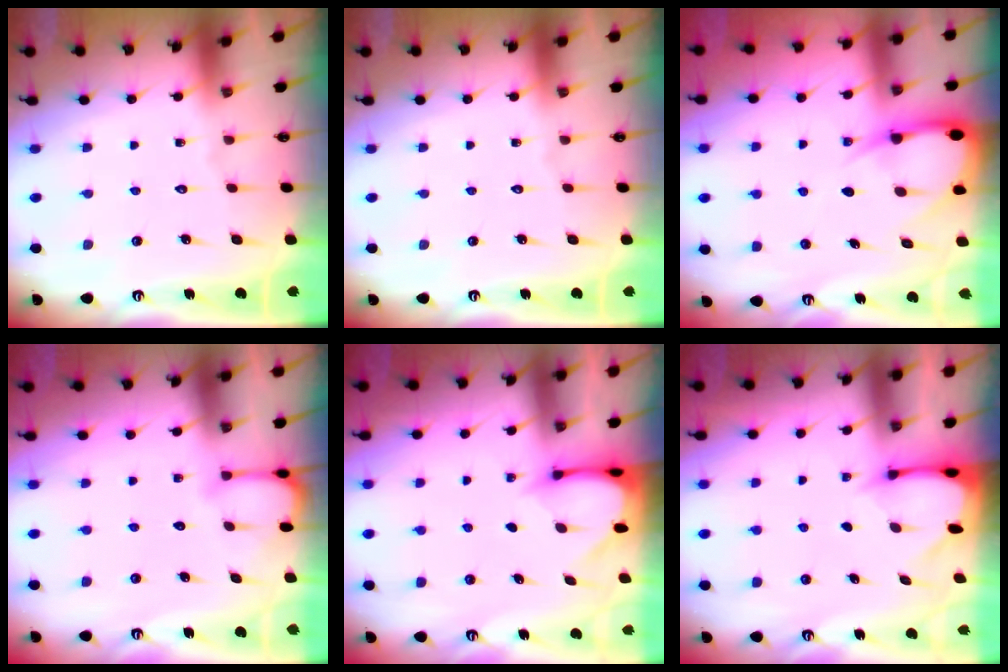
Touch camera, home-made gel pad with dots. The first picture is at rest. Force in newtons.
{"total": 0.0}
{"total": 7.1, "press": 7.1, "slide": 0.8}
{"total": 2.8, "press": 2.8, "slide": 0.1}
{"total": 3.4, "press": 3.4, "slide": 0.2}
{"total": 2.4, "press": 2.4, "slide": 0.3}